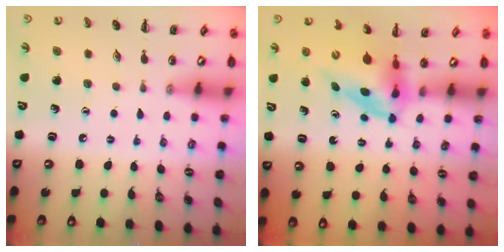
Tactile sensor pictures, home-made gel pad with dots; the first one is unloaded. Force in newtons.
{"total": 3.9, "press": 3.8, "slide": 0.6}